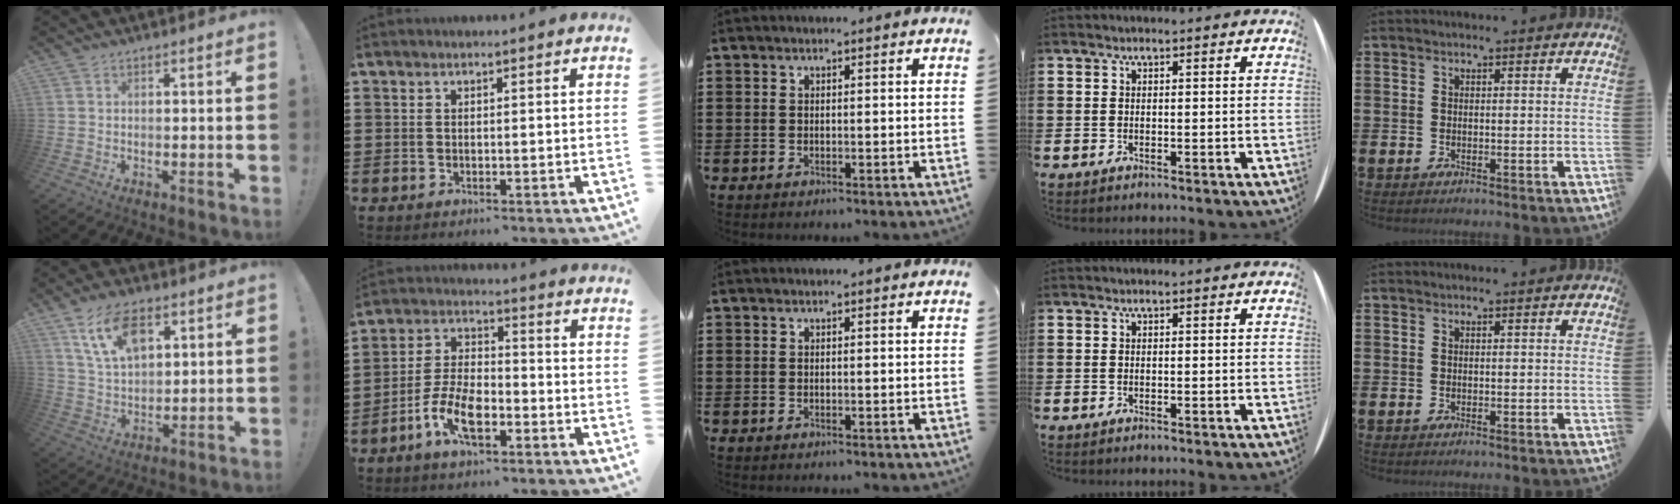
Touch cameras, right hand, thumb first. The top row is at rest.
{"thumb": {"total": 12.8, "force": [6.5, 7.0, 8.5], "torque": [-0.152, -0.010, 0.124]}, "index": {"total": 8.0, "force": [-4.0, 3.7, 5.9], "torque": [-0.137, 0.001, -0.080]}}